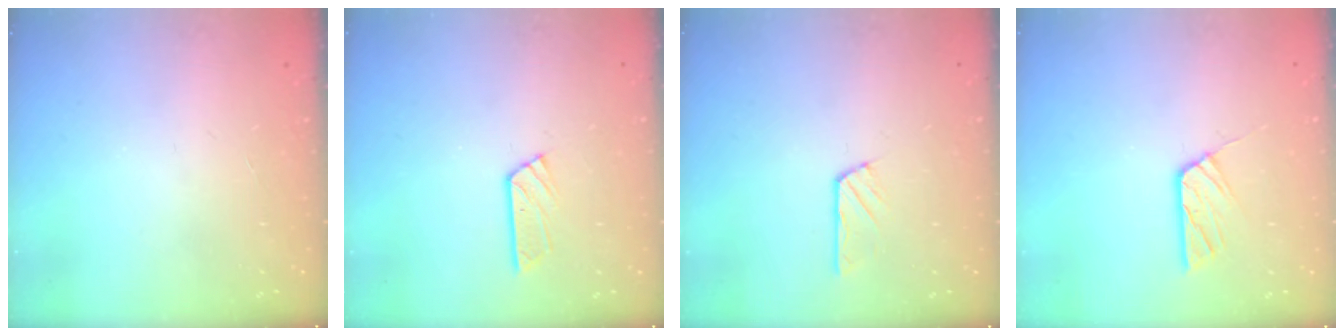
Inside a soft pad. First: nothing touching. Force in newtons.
{"total": 3.9, "press": 3.9, "slide": 0.3}
{"total": 2.9, "press": 2.8, "slide": 0.4}
{"total": 5.8, "press": 5.8, "slide": 0.3}